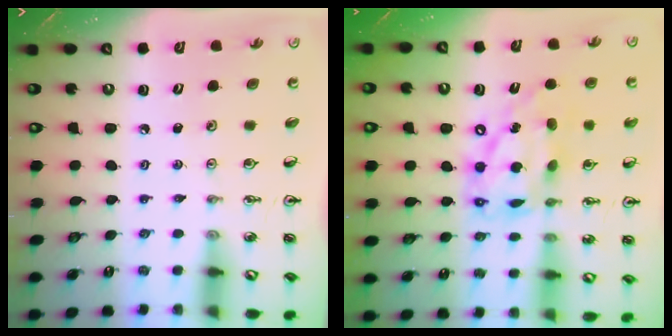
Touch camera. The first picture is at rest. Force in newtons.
{"total": 15.8, "press": 15.7, "slide": 1.2}